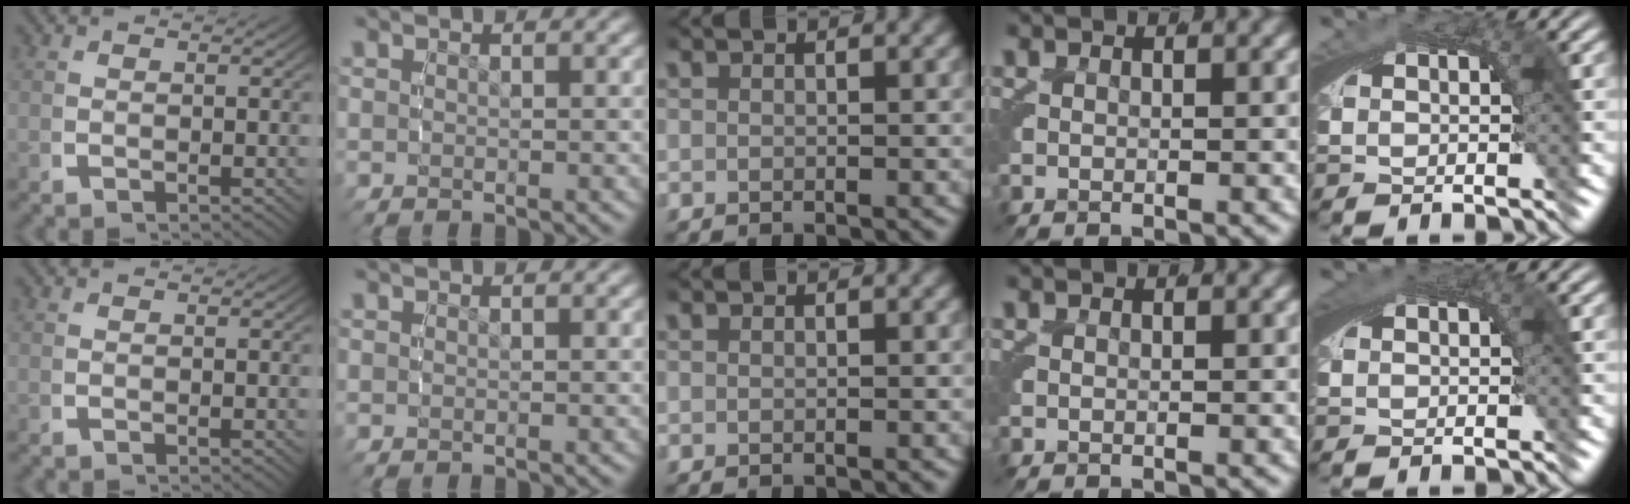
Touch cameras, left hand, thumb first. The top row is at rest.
{"little": {"total": 1.0, "force": [0.4, 0.0, 0.9], "torque": [-0.013, 0.004, 0.007]}}